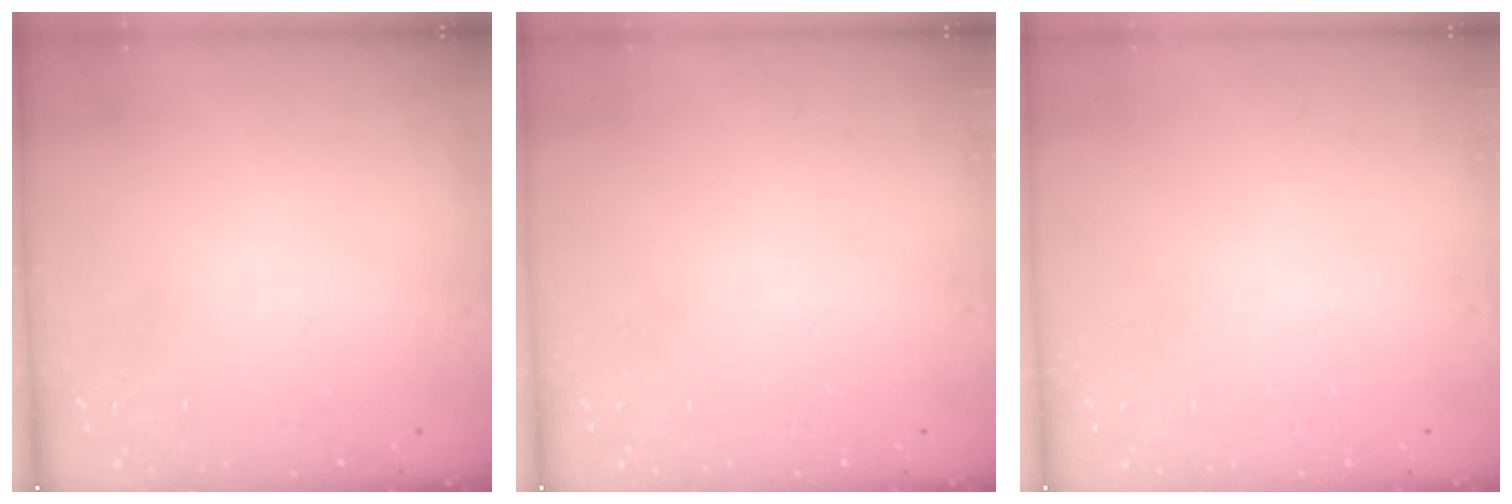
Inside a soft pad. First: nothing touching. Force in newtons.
{"total": 0.0}
{"total": 0.0}